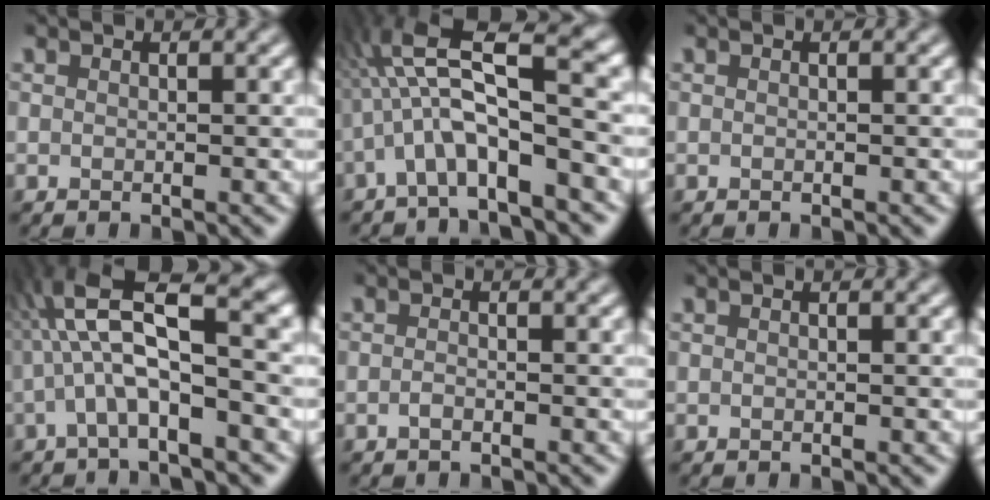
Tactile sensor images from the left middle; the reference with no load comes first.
{"total": 8.2, "force": [-1.4, 1.9, 7.8], "torque": [-0.148, 0.029, -0.037]}
{"total": 0.0}
{"total": 8.2, "force": [-0.6, 2.1, 7.9], "torque": [-0.155, 0.032, -0.024]}
{"total": 0.9, "force": [-0.6, 0.2, 0.6], "torque": [-0.012, 0.000, -0.012]}
{"total": 0.0}